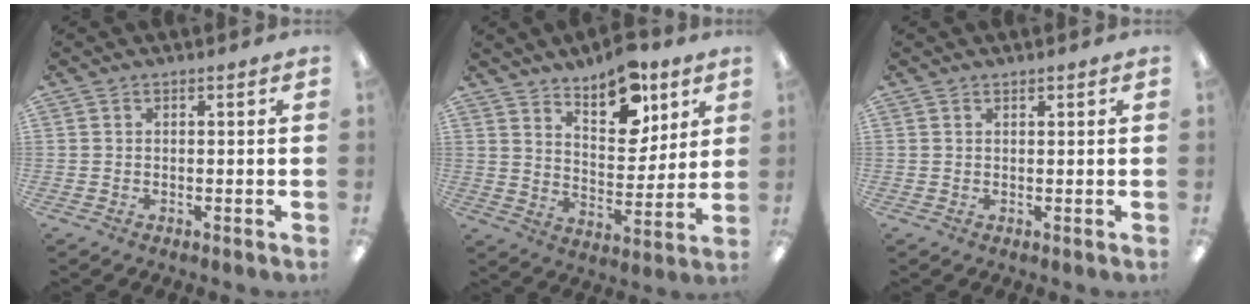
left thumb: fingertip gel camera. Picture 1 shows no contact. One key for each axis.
{"total": 12.8, "fx": 9.4, "fy": 6.1, "fz": 6.4, "tx": -0.080, "ty": -0.053, "tz": 0.164}
{"total": 0.6, "fx": 0.6, "fy": 0.1, "fz": 0.1, "tx": -0.002, "ty": 0.001, "tz": 0.011}